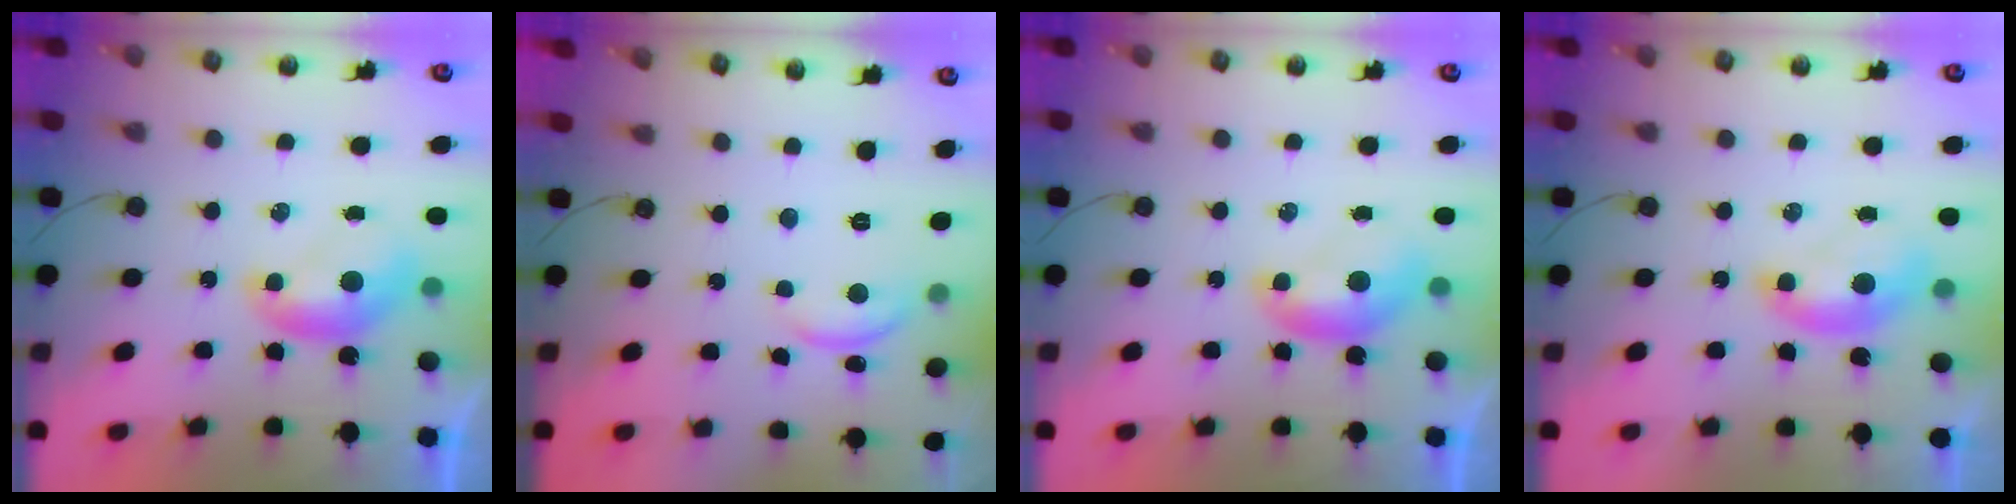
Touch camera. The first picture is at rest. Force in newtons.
{"total": 2.9, "press": 2.9, "slide": 0.4}
{"total": 0.0}
{"total": 1.7, "press": 1.7, "slide": 0.5}